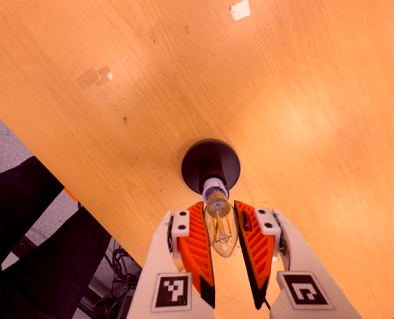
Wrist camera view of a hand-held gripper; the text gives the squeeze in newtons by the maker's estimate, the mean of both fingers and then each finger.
{"total": 16.4, "left": 18.1, "right": 14.8}